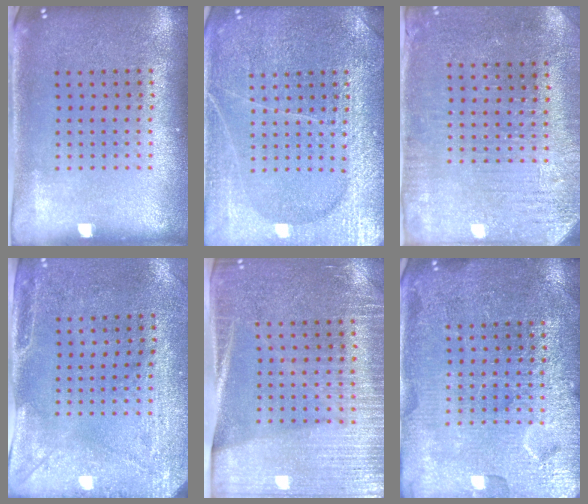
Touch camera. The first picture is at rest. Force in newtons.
{"total": 4.0, "press": 3.9, "slide": 0.5}
{"total": 3.1, "press": 2.8, "slide": 1.2}
{"total": 2.9, "press": 2.3, "slide": 1.8}
{"total": 3.4, "press": 3.1, "slide": 1.4}
{"total": 4.2, "press": 4.2, "slide": 0.4}